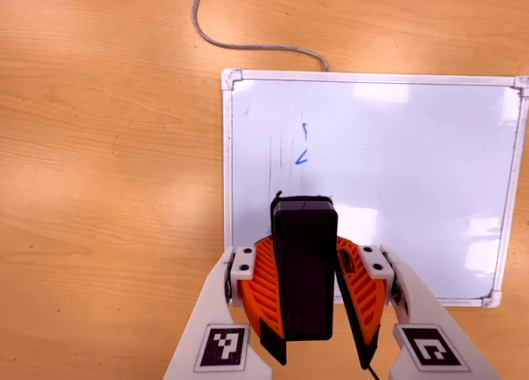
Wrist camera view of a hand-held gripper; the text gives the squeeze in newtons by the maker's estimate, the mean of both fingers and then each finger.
{"total": 9.5, "left": 8.8, "right": 10.1}